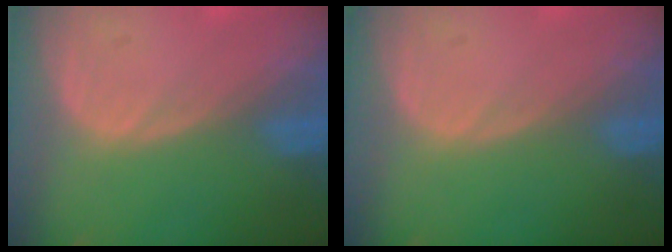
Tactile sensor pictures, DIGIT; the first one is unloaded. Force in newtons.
{"total": 0.0}